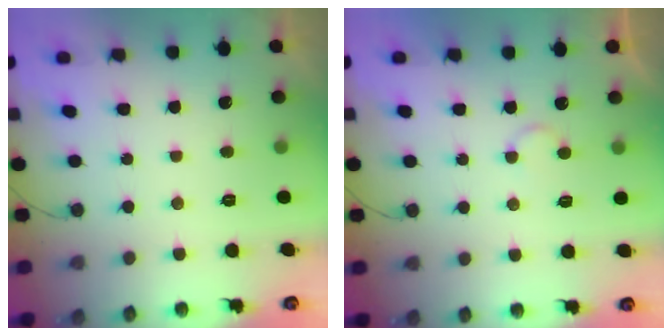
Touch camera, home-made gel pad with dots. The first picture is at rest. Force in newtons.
{"total": 3.9, "press": 3.9, "slide": 0.3}